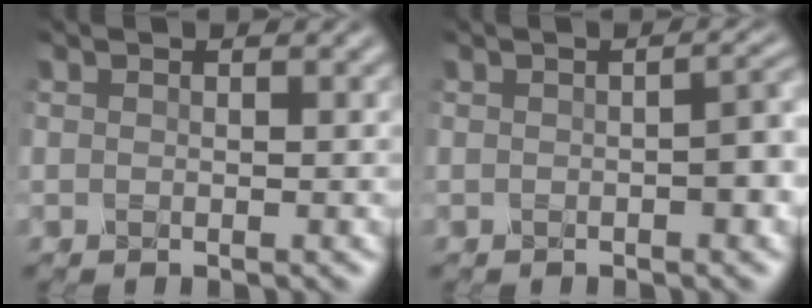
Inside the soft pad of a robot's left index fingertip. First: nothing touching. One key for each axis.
{"total": 4.3, "fx": -0.2, "fy": 2.1, "fz": 3.8, "tx": -0.042, "ty": 0.013, "tz": -0.004}